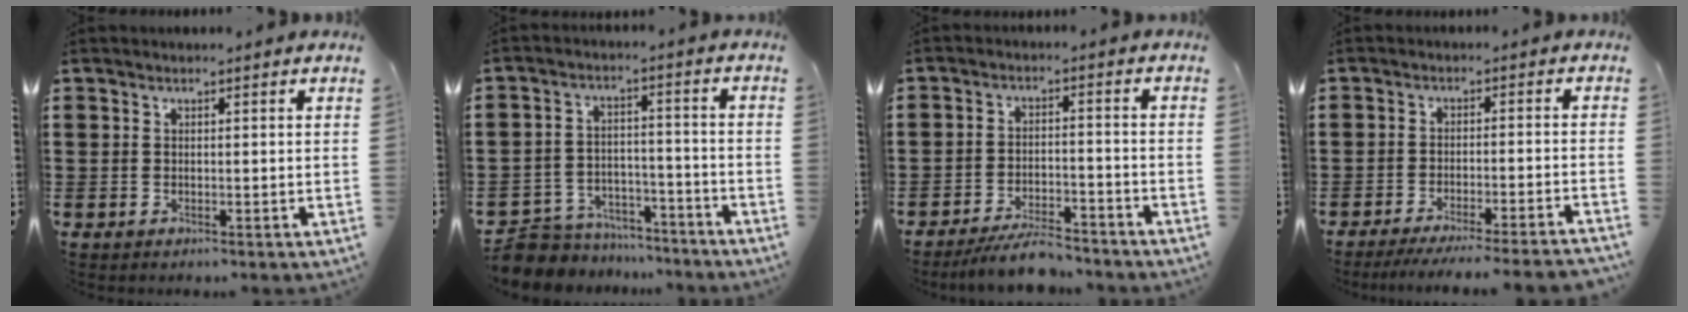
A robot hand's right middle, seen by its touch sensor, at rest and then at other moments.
{"total": 5.8, "force": [-5.6, 1.2, 0.0], "torque": [-0.010, 0.013, -0.117]}
{"total": 5.4, "force": [-5.0, 0.7, 2.0], "torque": [-0.036, 0.000, -0.095]}
{"total": 4.1, "force": [-3.7, -0.4, 1.8], "torque": [-0.028, -0.009, -0.071]}